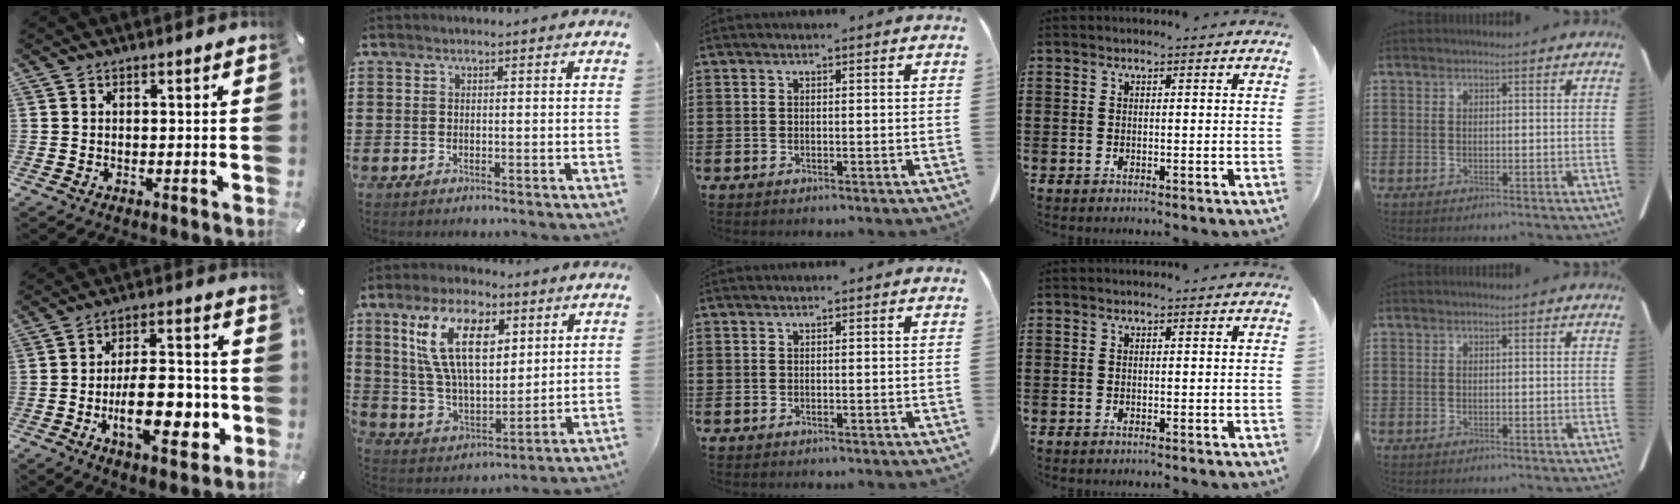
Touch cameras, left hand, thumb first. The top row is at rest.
{"thumb": {"total": 16.5, "force": [-4.3, 8.2, 13.7], "torque": [-0.209, 0.005, -0.069]}, "index": {"total": 14.0, "force": [6.6, 6.7, 10.4], "torque": [-0.227, 0.009, 0.122]}}